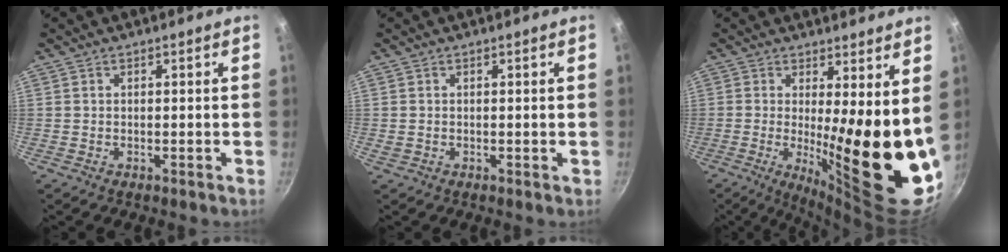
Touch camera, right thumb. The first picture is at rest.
{"total": 0.5, "force": [0.1, 0.2, 0.5], "torque": [-0.006, -0.001, 0.001]}
{"total": 19.0, "force": [1.6, 5.3, 18.1], "torque": [-0.226, -0.052, 0.034]}